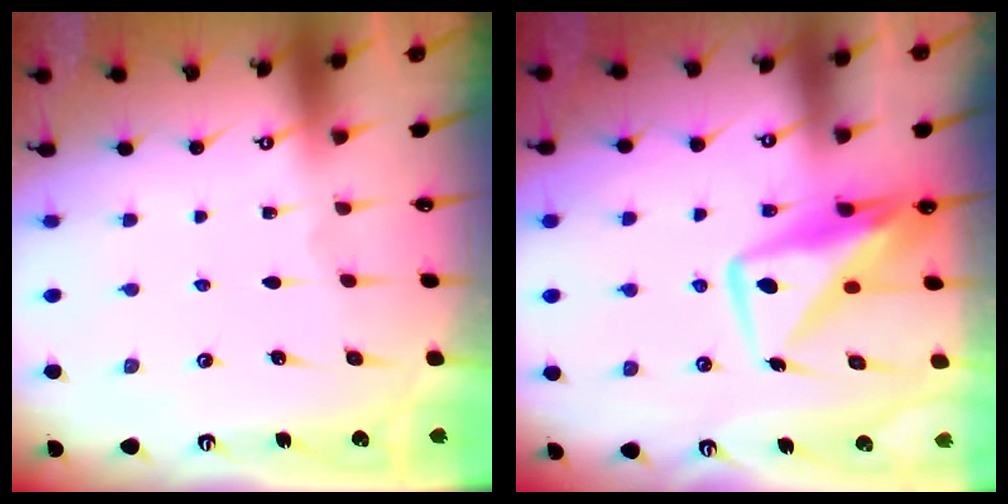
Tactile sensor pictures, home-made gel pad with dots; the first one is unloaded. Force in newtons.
{"total": 12.8, "press": 12.8, "slide": 1.0}